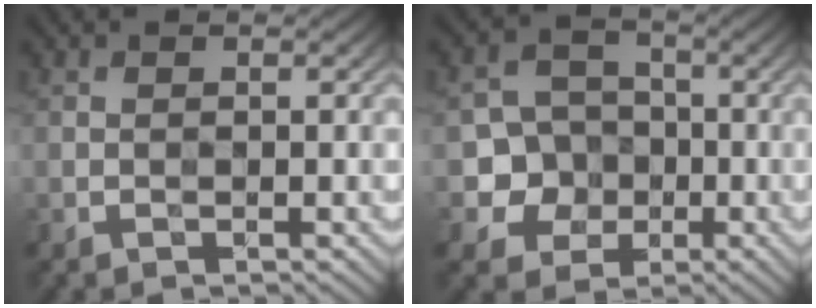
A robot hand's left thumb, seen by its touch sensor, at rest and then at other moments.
{"total": 6.4, "force": [-1.5, 5.9, 2.0], "torque": [-0.031, -0.009, -0.056]}